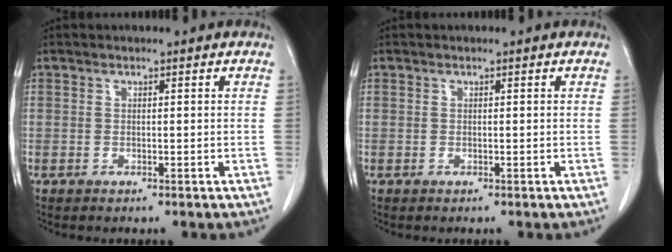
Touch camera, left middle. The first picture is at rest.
{"total": 0.0}